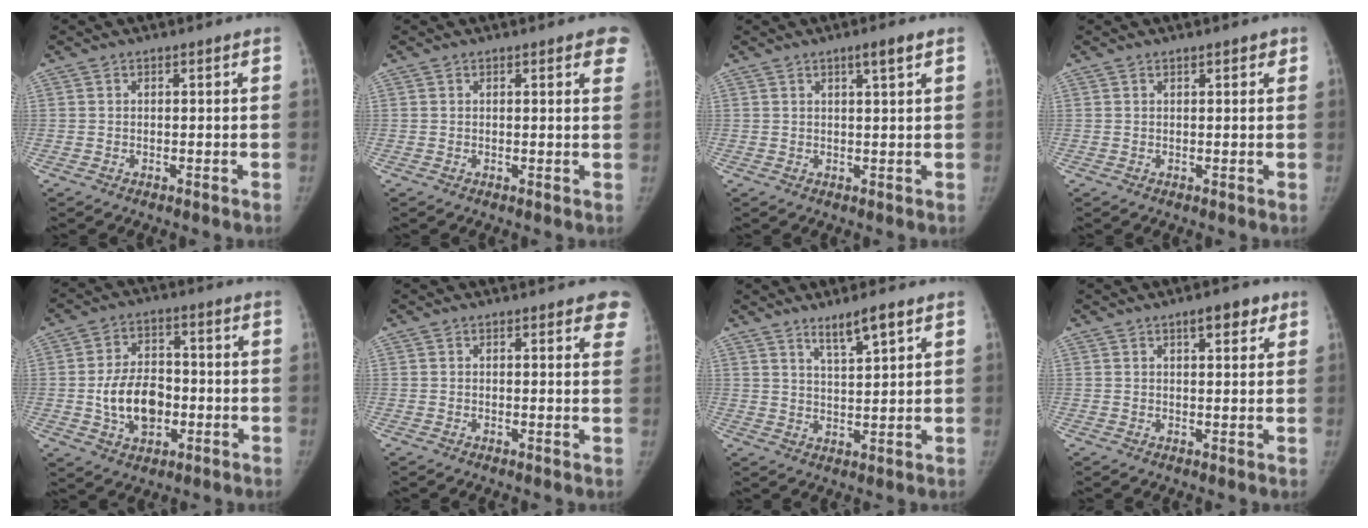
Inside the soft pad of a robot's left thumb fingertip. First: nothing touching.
{"total": 4.1, "force": [2.7, 1.4, 2.9], "torque": [-0.010, -0.003, 0.022]}
{"total": 2.8, "force": [1.6, 0.1, 2.3], "torque": [-0.038, -0.008, 0.028]}
{"total": 0.9, "force": [0.6, 0.2, 0.7], "torque": [-0.008, 0.000, 0.009]}
{"total": 11.1, "force": [-2.0, 7.5, 7.9], "torque": [-0.110, 0.015, -0.032]}
{"total": 4.8, "force": [3.4, 1.8, 2.9], "torque": [-0.005, -0.009, 0.027]}
{"total": 5.6, "force": [3.8, 0.7, 4.0], "torque": [-0.066, -0.028, 0.071]}
{"total": 4.9, "force": [2.8, 1.9, 3.5], "torque": [-0.033, -0.011, 0.036]}